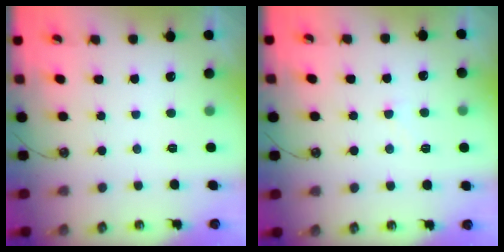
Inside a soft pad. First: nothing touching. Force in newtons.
{"total": 5.9, "press": 5.9, "slide": 0.6}